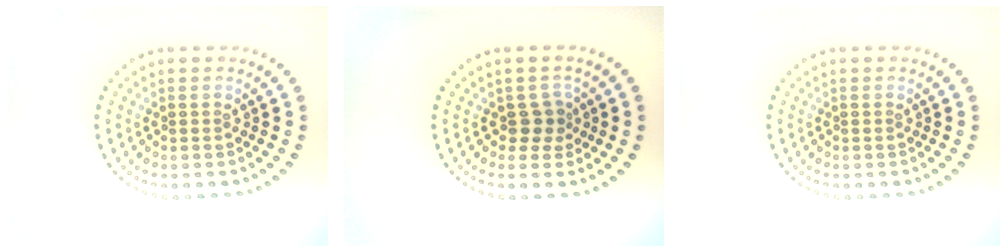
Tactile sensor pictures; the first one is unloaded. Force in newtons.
{"total": 1.6, "press": 1.3, "slide": 0.9}
{"total": 0.0}